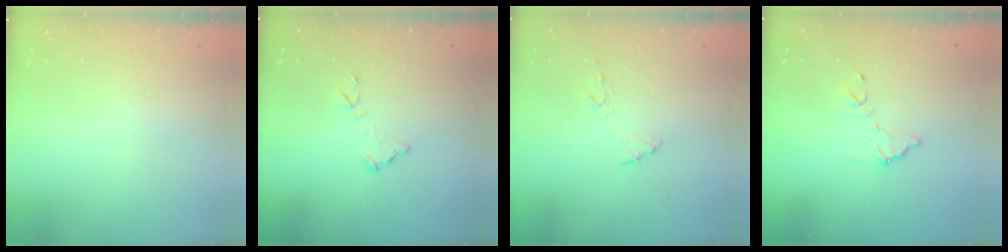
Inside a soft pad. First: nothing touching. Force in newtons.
{"total": 8.1, "press": 8.0, "slide": 0.6}
{"total": 9.2, "press": 9.2, "slide": 0.5}
{"total": 9.5, "press": 9.5, "slide": 0.4}